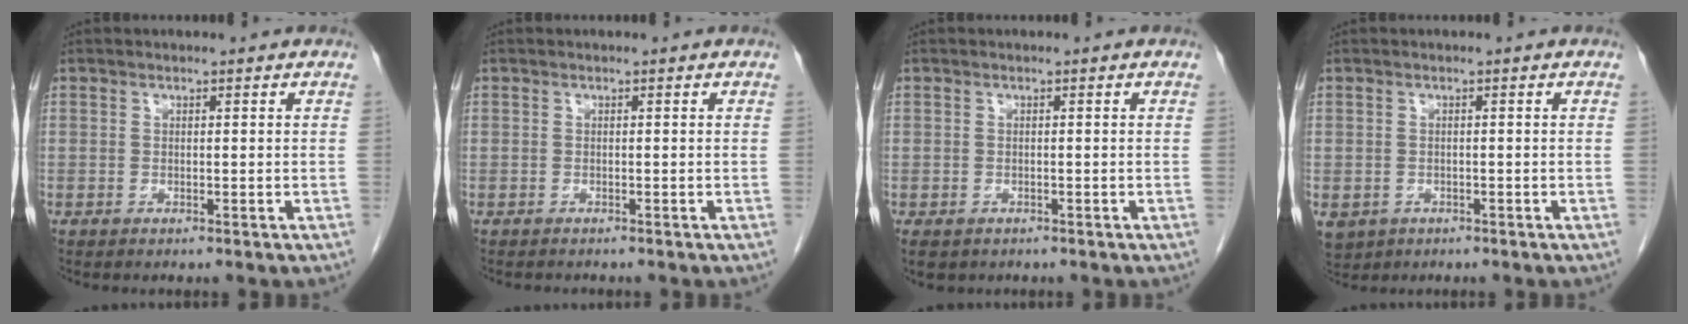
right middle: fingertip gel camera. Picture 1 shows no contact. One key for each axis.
{"total": 1.3, "fx": -1.2, "fy": 0.4, "fz": 0.3, "tx": -0.010, "ty": -0.003, "tz": -0.017}
{"total": 3.7, "fx": -2.5, "fy": 2.4, "fz": 1.4, "tx": -0.024, "ty": -0.005, "tz": -0.034}
{"total": 5.7, "fx": -2.6, "fy": 4.7, "fz": 1.9, "tx": -0.048, "ty": -0.006, "tz": -0.034}